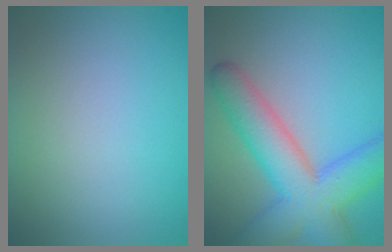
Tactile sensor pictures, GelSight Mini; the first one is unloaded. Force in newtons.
{"total": 8.6, "press": 8.6, "slide": 0.4}